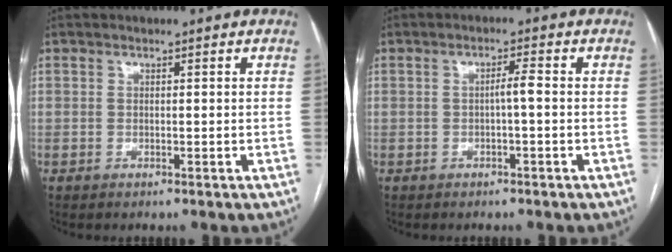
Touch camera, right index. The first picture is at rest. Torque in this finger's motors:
{"motor_torque": [0.47, 0.04, 0.19, 0.04]}